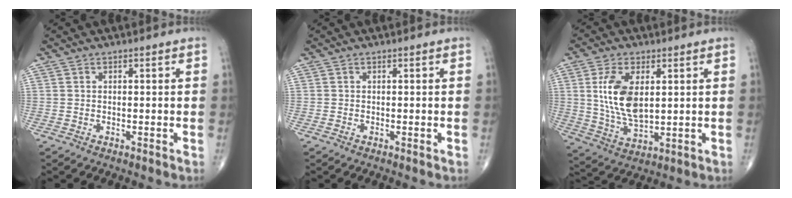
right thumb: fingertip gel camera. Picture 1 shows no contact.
{"total": 0.0}
{"total": 11.7, "force": [2.5, 6.1, 9.7], "torque": [-0.185, -0.018, 0.055]}